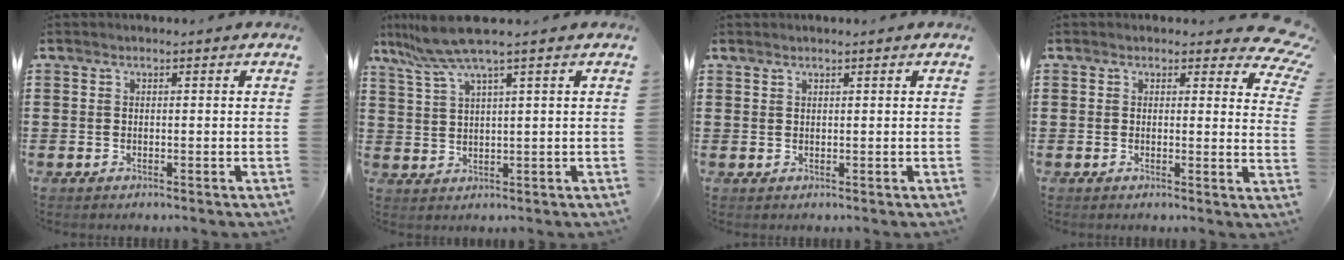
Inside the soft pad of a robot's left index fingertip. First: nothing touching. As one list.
[{"total": 6.5, "force": [4.5, -0.5, 4.6], "torque": [-0.112, -0.019, 0.077]}, {"total": 0.7, "force": [0.7, 0.0, 0.3], "torque": [-0.007, -0.001, 0.014]}, {"total": 3.4, "force": [2.6, 1.2, 1.9], "torque": [-0.032, -0.008, 0.044]}]